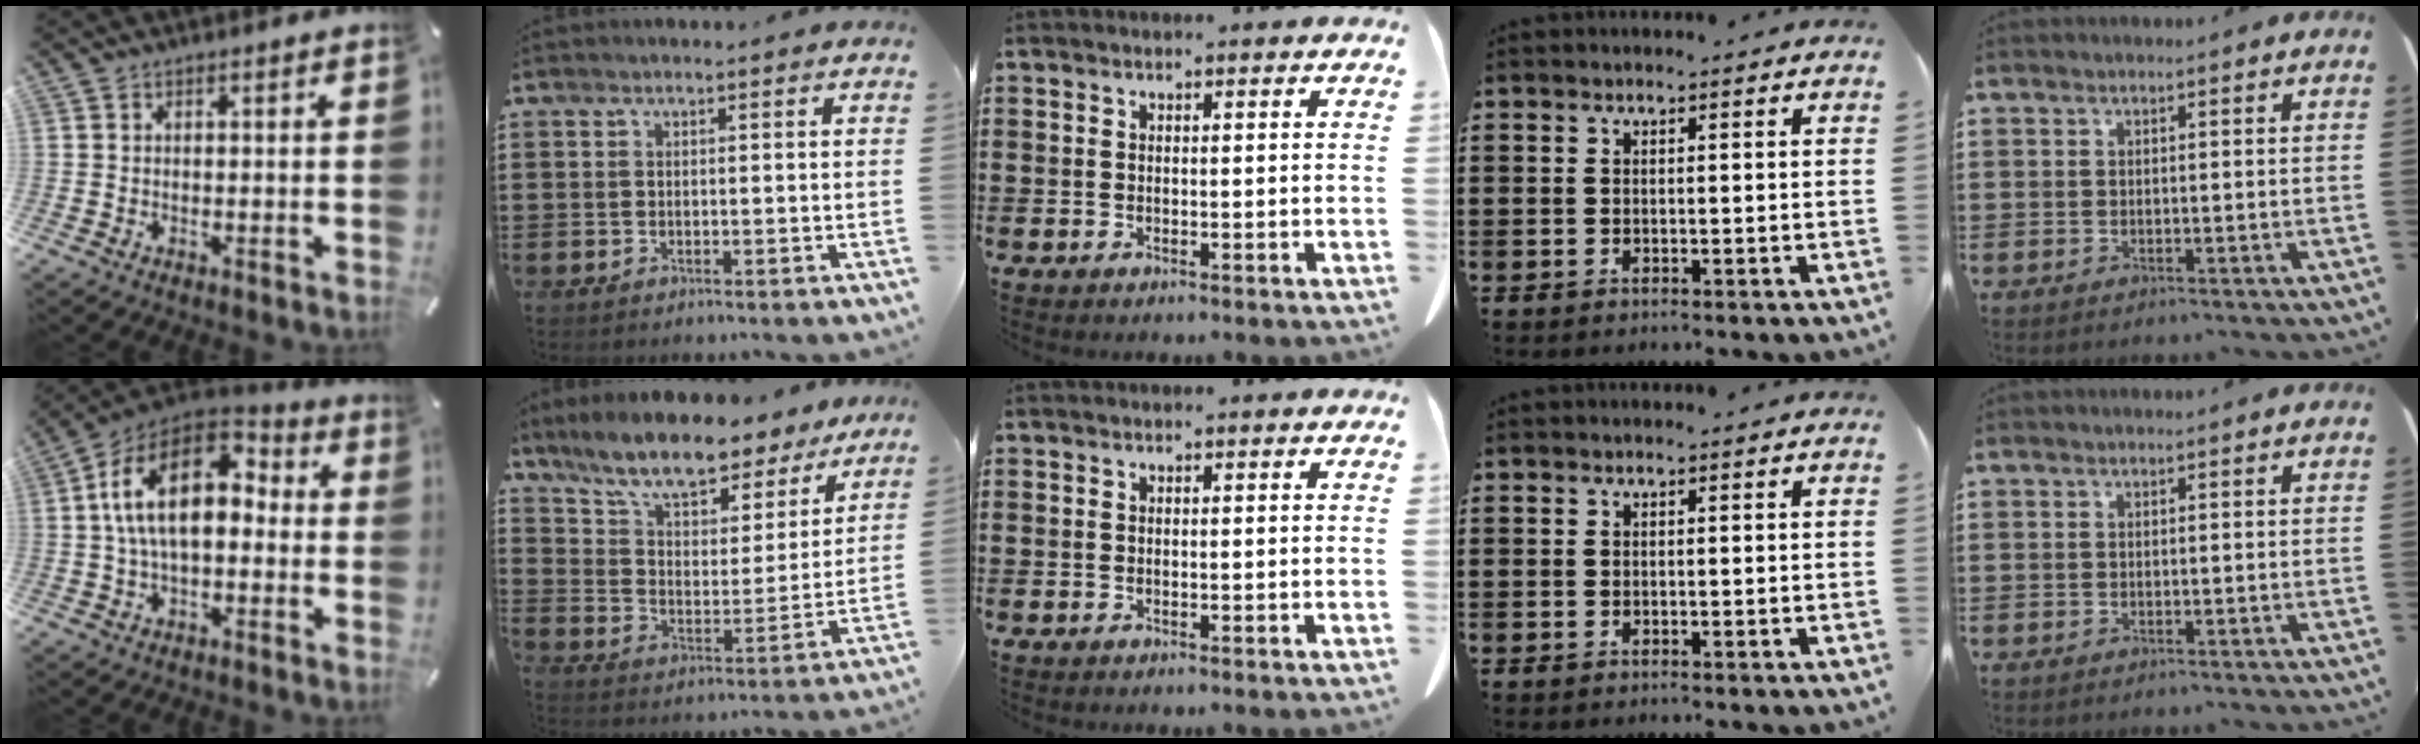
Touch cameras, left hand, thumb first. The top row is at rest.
{"thumb": {"total": 16.4, "force": [2.2, 9.6, 13.1], "torque": [-0.261, 0.000, 0.033]}, "index": {"total": 10.2, "force": [8.9, 2.2, 4.5], "torque": [-0.117, -0.050, 0.156]}}